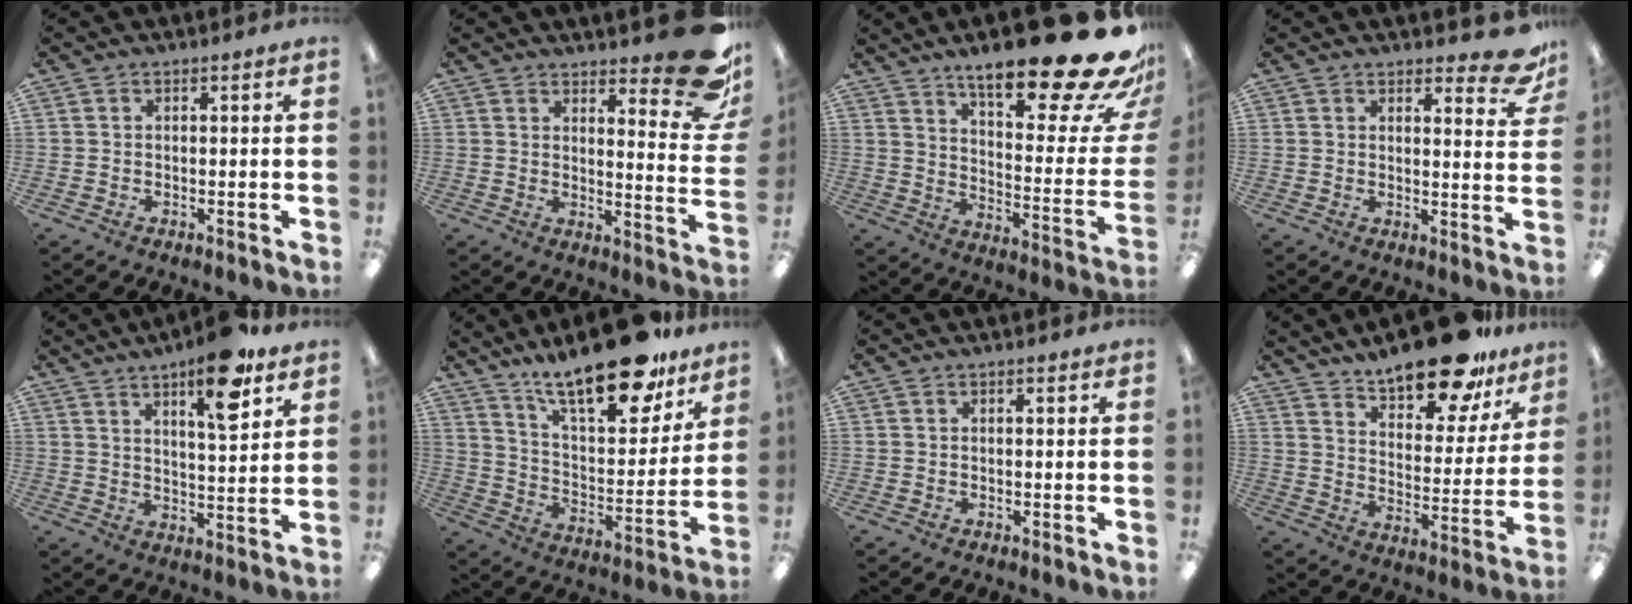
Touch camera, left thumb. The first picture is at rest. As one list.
[{"total": 14.6, "force": [9.8, 4.3, 10.0], "torque": [-0.114, -0.076, 0.161]}, {"total": 26.3, "force": [17.8, 6.6, 18.1], "torque": [-0.253, -0.130, 0.286]}, {"total": 7.5, "force": [5.5, 2.4, 4.5], "torque": [-0.044, -0.036, 0.092]}, {"total": 13.8, "force": [8.6, 4.0, 10.0], "torque": [-0.138, -0.045, 0.135]}, {"total": 23.6, "force": [17.7, 8.0, 13.5], "torque": [-0.207, -0.115, 0.298]}, {"total": 0.0}, {"total": 18.0, "force": [14.9, 5.8, 8.2], "torque": [-0.123, -0.102, 0.255]}]